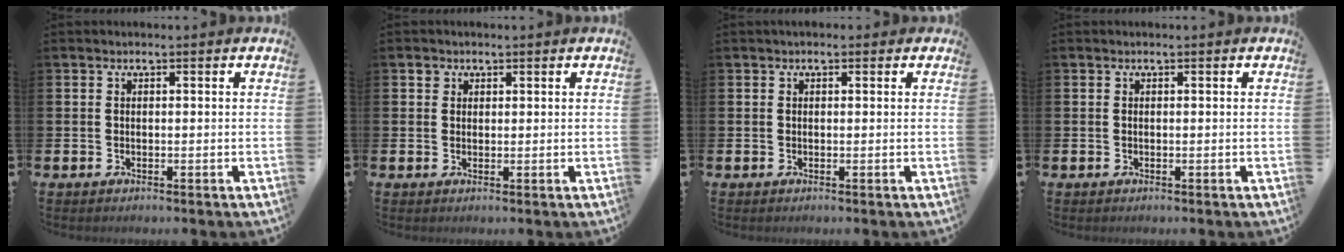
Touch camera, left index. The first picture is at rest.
{"total": 1.5, "force": [1.0, 1.1, 0.1], "torque": [0.015, 0.000, 0.015]}
{"total": 0.7, "force": [0.3, 0.5, 0.3], "torque": [-0.002, 0.007, 0.002]}
{"total": 0.0}